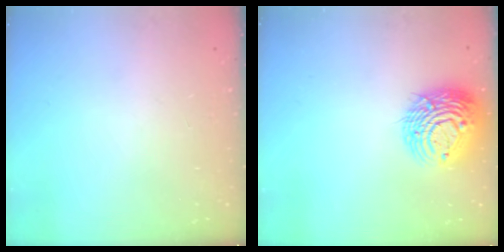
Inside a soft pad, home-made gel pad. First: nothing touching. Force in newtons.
{"total": 14.0, "press": 13.9, "slide": 1.5}